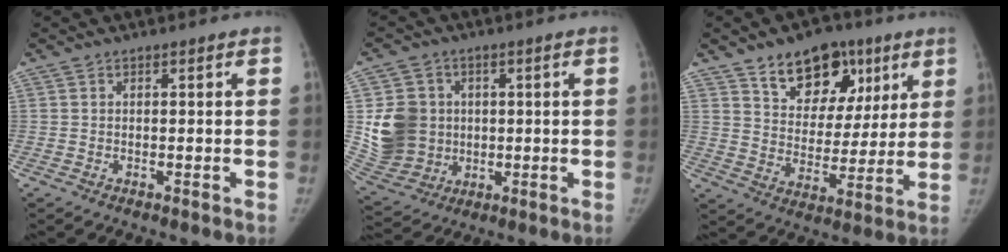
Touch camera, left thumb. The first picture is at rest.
{"total": 12.5, "force": [0.9, 11.1, 5.6], "torque": [-0.085, -0.001, 0.036]}
{"total": 15.8, "force": [9.2, 10.2, 7.8], "torque": [-0.064, -0.036, 0.147]}